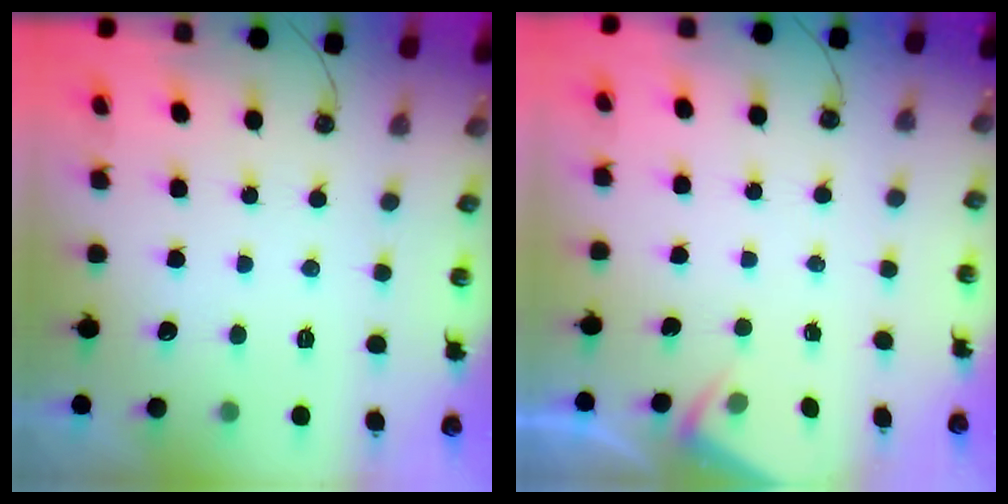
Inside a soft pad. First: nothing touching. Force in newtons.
{"total": 2.1, "press": 2.1, "slide": 0.3}